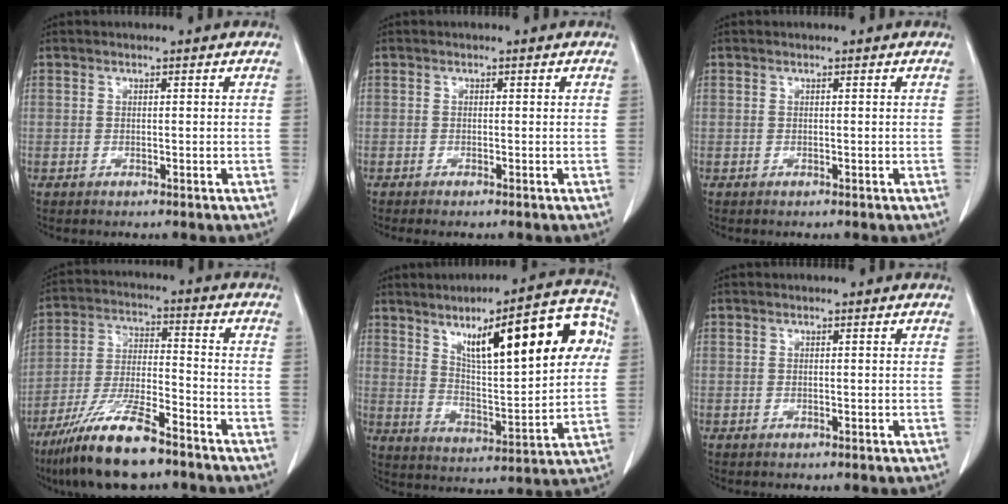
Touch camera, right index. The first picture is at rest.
{"total": 0.8, "force": [-0.5, 0.0, 0.6], "torque": [-0.011, -0.002, -0.010]}
{"total": 0.0}
{"total": 13.5, "force": [-9.7, 2.3, 9.0], "torque": [-0.178, -0.023, -0.177]}
{"total": 20.1, "force": [7.2, 4.2, 18.3], "torque": [-0.256, 0.029, 0.108]}
{"total": 0.0}